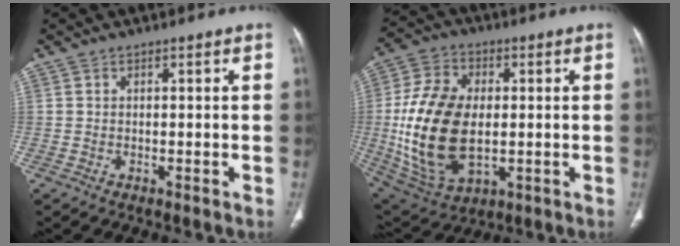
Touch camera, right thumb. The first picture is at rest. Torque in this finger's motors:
{"motor_torque": [2.10, 1.95, 2.50, -0.04, 0.32]}